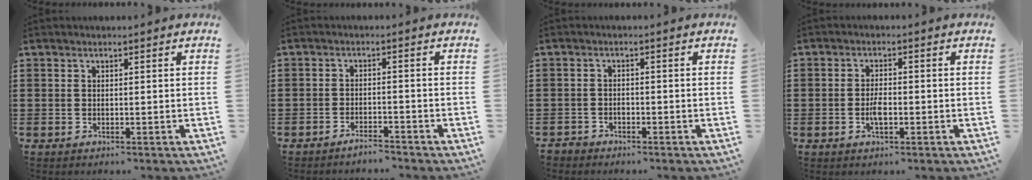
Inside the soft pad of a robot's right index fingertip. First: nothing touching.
{"total": 2.1, "force": [-2.1, 0.2, 0.4], "torque": [-0.011, 0.003, -0.041]}
{"total": 1.6, "force": [-1.4, 0.7, 0.1], "torque": [-0.008, 0.001, -0.029]}
{"total": 3.0, "force": [-0.8, 1.1, 2.7], "torque": [-0.056, -0.002, -0.017]}